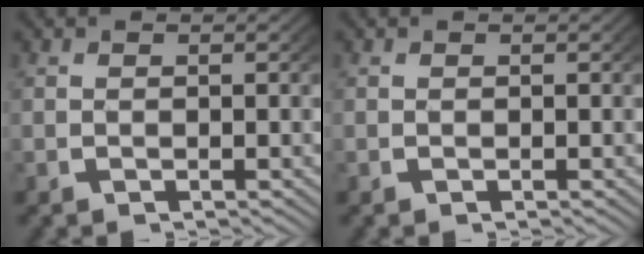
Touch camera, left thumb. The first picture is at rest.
{"total": 0.0}